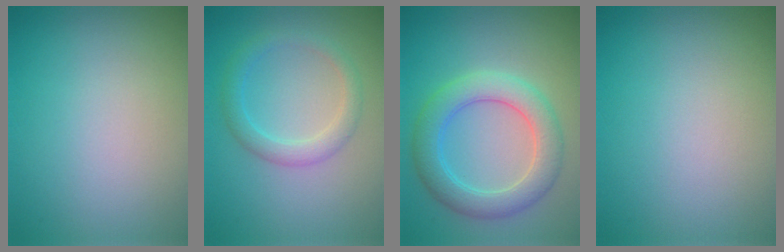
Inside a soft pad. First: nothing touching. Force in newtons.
{"total": 2.5, "press": 2.4, "slide": 0.2}
{"total": 4.8, "press": 4.8, "slide": 0.2}
{"total": 0.0}